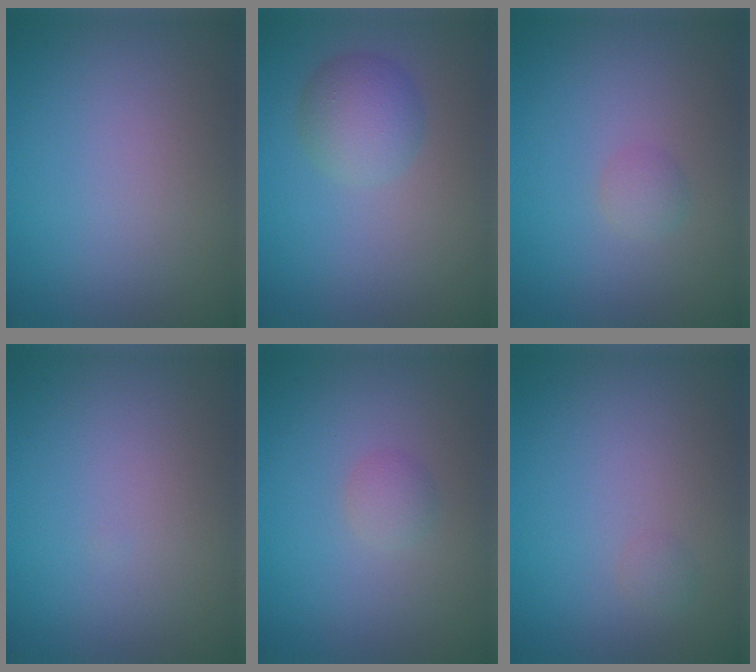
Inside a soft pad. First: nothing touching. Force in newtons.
{"total": 3.3, "press": 3.3, "slide": 0.1}
{"total": 1.0, "press": 1.0, "slide": 0.0}
{"total": 0.0}
{"total": 1.2, "press": 1.2, "slide": 0.0}
{"total": 0.6, "press": 0.6, "slide": 0.0}